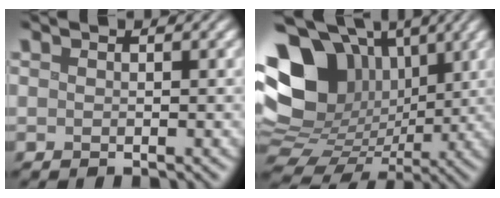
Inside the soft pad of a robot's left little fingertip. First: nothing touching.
{"total": 13.7, "force": [3.6, 10.3, 8.3], "torque": [-0.168, 0.007, 0.066]}